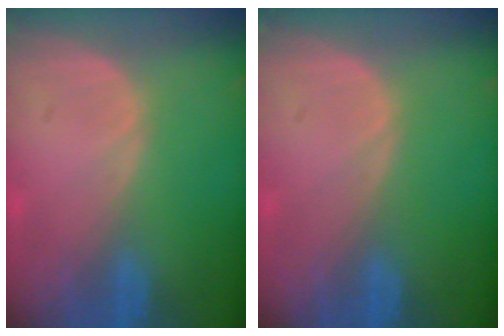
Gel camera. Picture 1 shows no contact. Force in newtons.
{"total": 0.0}